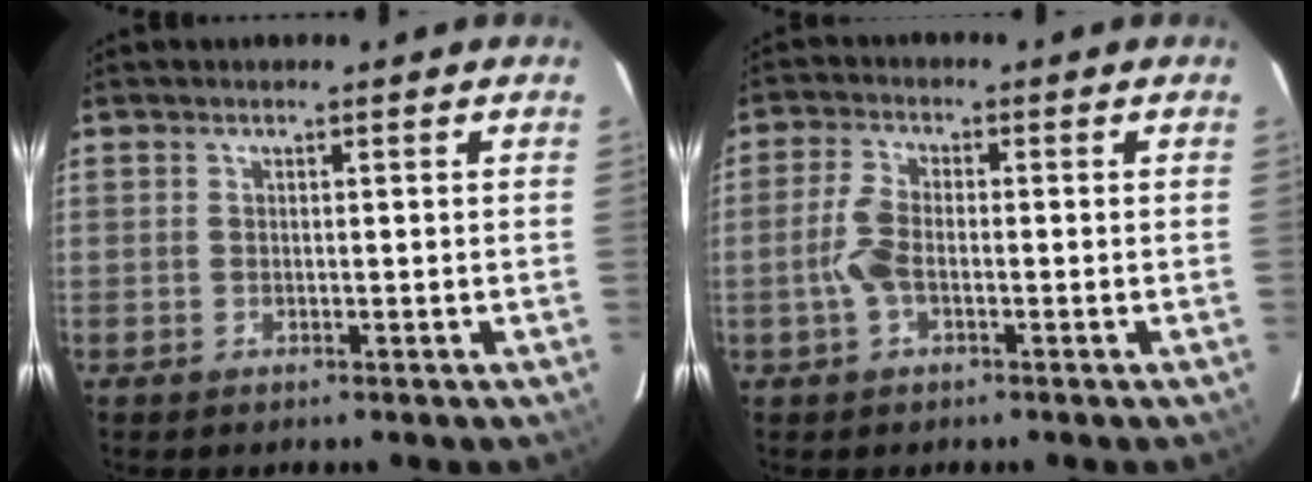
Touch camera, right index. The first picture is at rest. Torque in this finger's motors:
{"motor_torque": [0.90, -0.37, 0.58, 0.13]}